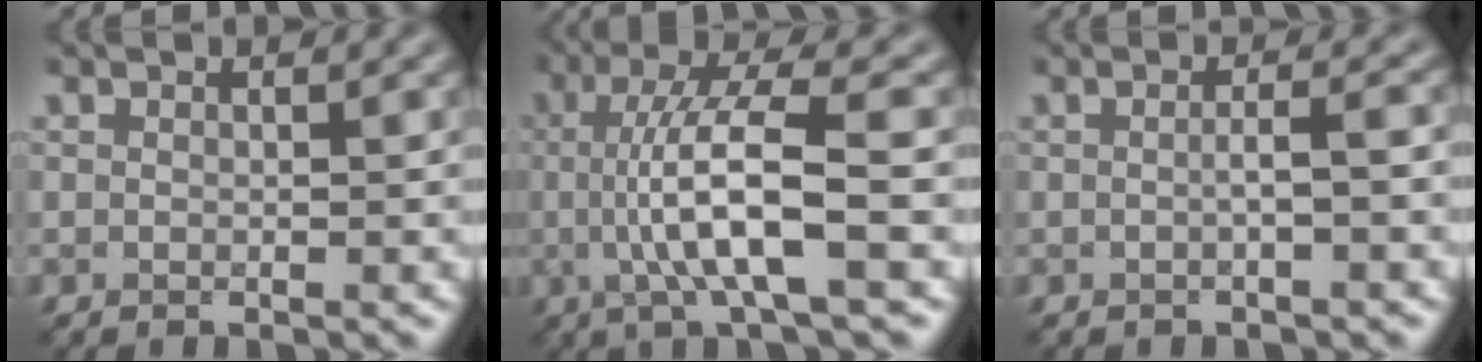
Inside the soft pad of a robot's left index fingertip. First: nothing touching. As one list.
[{"total": 7.5, "force": [-0.7, 1.7, 7.2], "torque": [-0.129, 0.007, -0.011]}, {"total": 1.8, "force": [-0.2, 0.5, 1.8], "torque": [-0.025, 0.005, -0.007]}]